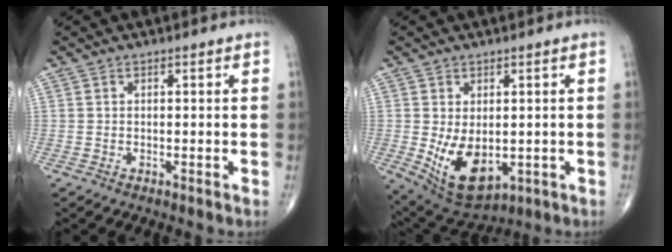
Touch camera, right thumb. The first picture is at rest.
{"total": 10.9, "force": [-1.6, 6.5, 8.6], "torque": [-0.134, -0.015, -0.002]}